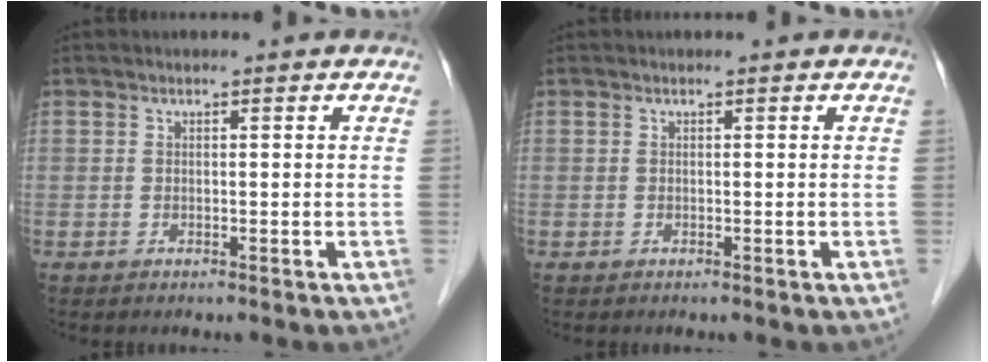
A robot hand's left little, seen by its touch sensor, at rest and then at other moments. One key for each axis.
{"total": 0.0}